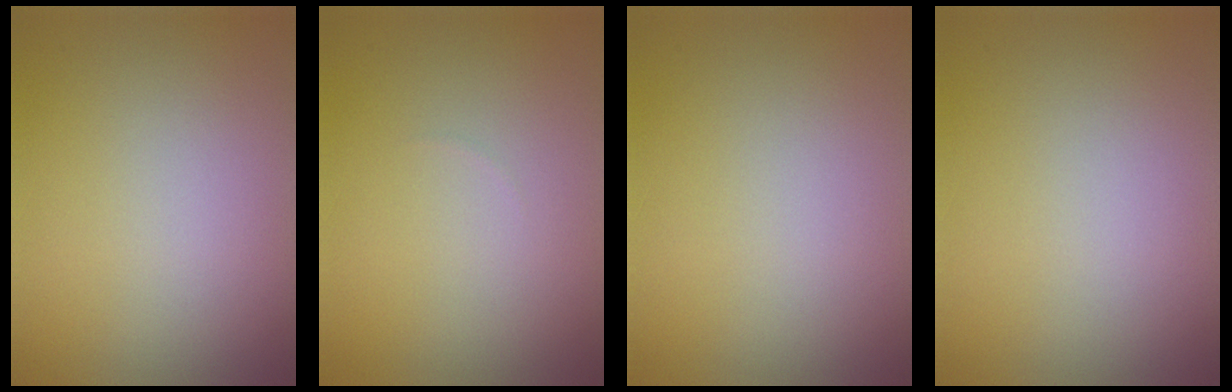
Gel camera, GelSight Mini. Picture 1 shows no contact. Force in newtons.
{"total": 0.0}
{"total": 0.0}
{"total": 0.0}